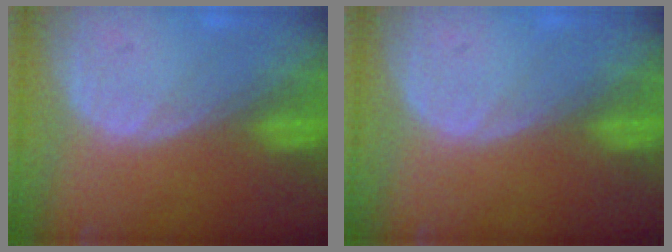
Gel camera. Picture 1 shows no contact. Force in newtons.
{"total": 0.0}